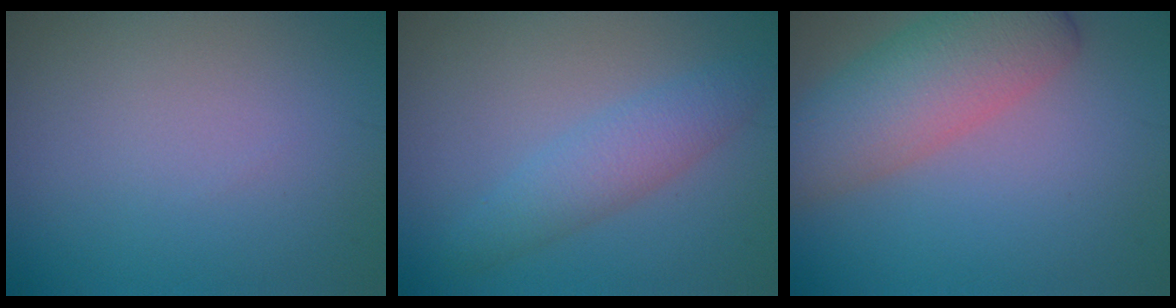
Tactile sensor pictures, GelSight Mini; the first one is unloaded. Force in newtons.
{"total": 3.1, "press": 3.0, "slide": 0.1}
{"total": 6.9, "press": 6.9, "slide": 0.3}